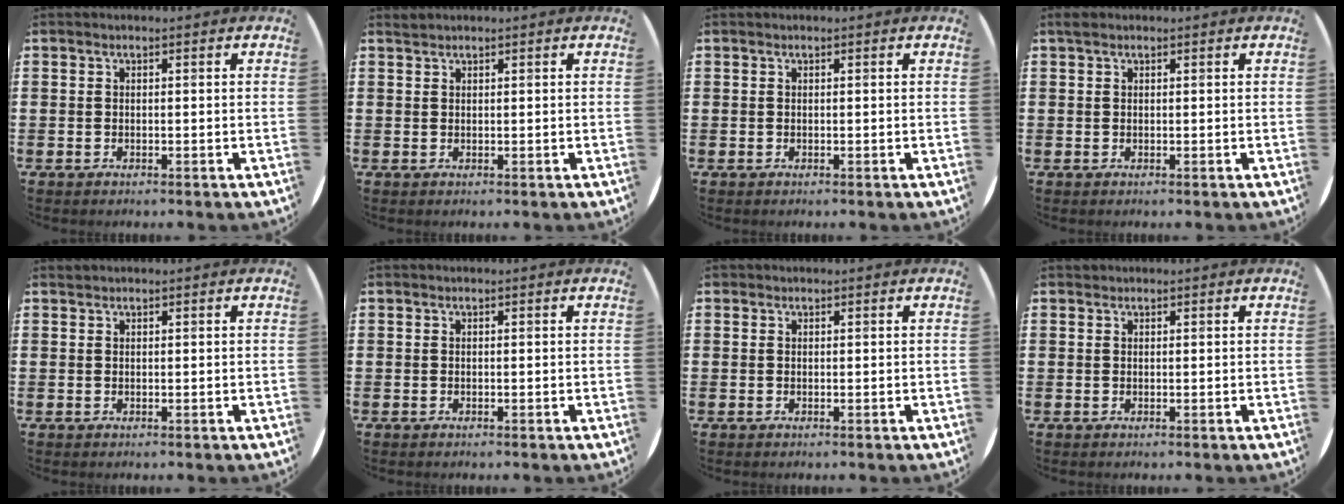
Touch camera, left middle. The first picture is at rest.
{"total": 0.6, "force": [0.6, 0.0, -0.1], "torque": [0.000, 0.001, 0.012]}
{"total": 0.0}
{"total": 0.7, "force": [0.5, 0.3, 0.2], "torque": [0.003, 0.000, 0.008]}
{"total": 0.0}
{"total": 0.0}
{"total": 0.0}
{"total": 0.0}